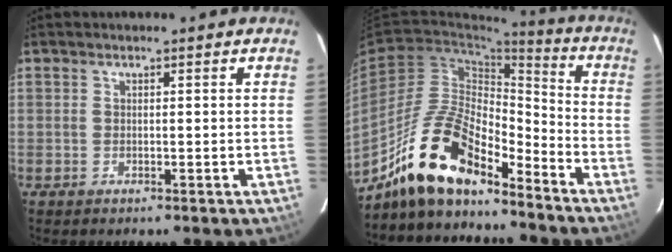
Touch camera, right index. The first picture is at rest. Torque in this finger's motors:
{"motor_torque": [0.94, -0.94, 0.97, 0.21]}